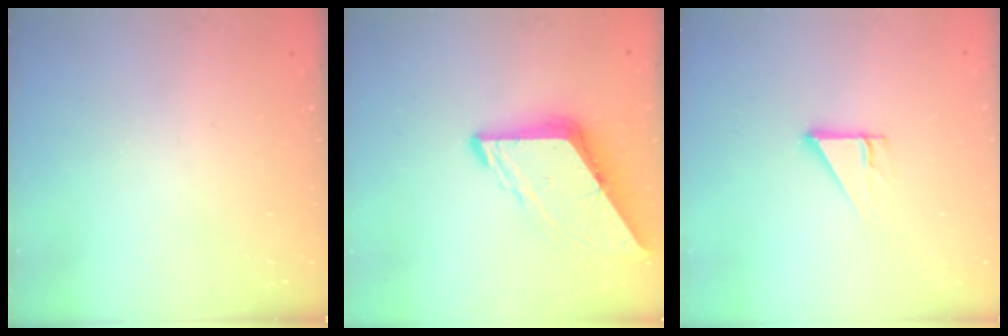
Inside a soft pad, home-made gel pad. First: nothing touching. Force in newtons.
{"total": 9.9, "press": 9.9, "slide": 1.1}
{"total": 3.1, "press": 3.1, "slide": 0.1}